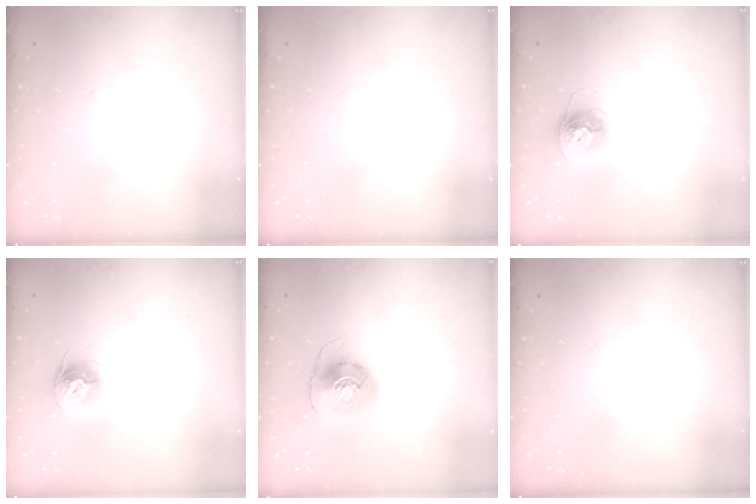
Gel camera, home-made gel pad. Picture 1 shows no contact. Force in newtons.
{"total": 0.0}
{"total": 11.4, "press": 11.3, "slide": 0.8}
{"total": 10.5, "press": 10.4, "slide": 0.8}
{"total": 8.2, "press": 8.1, "slide": 0.8}
{"total": 0.0}